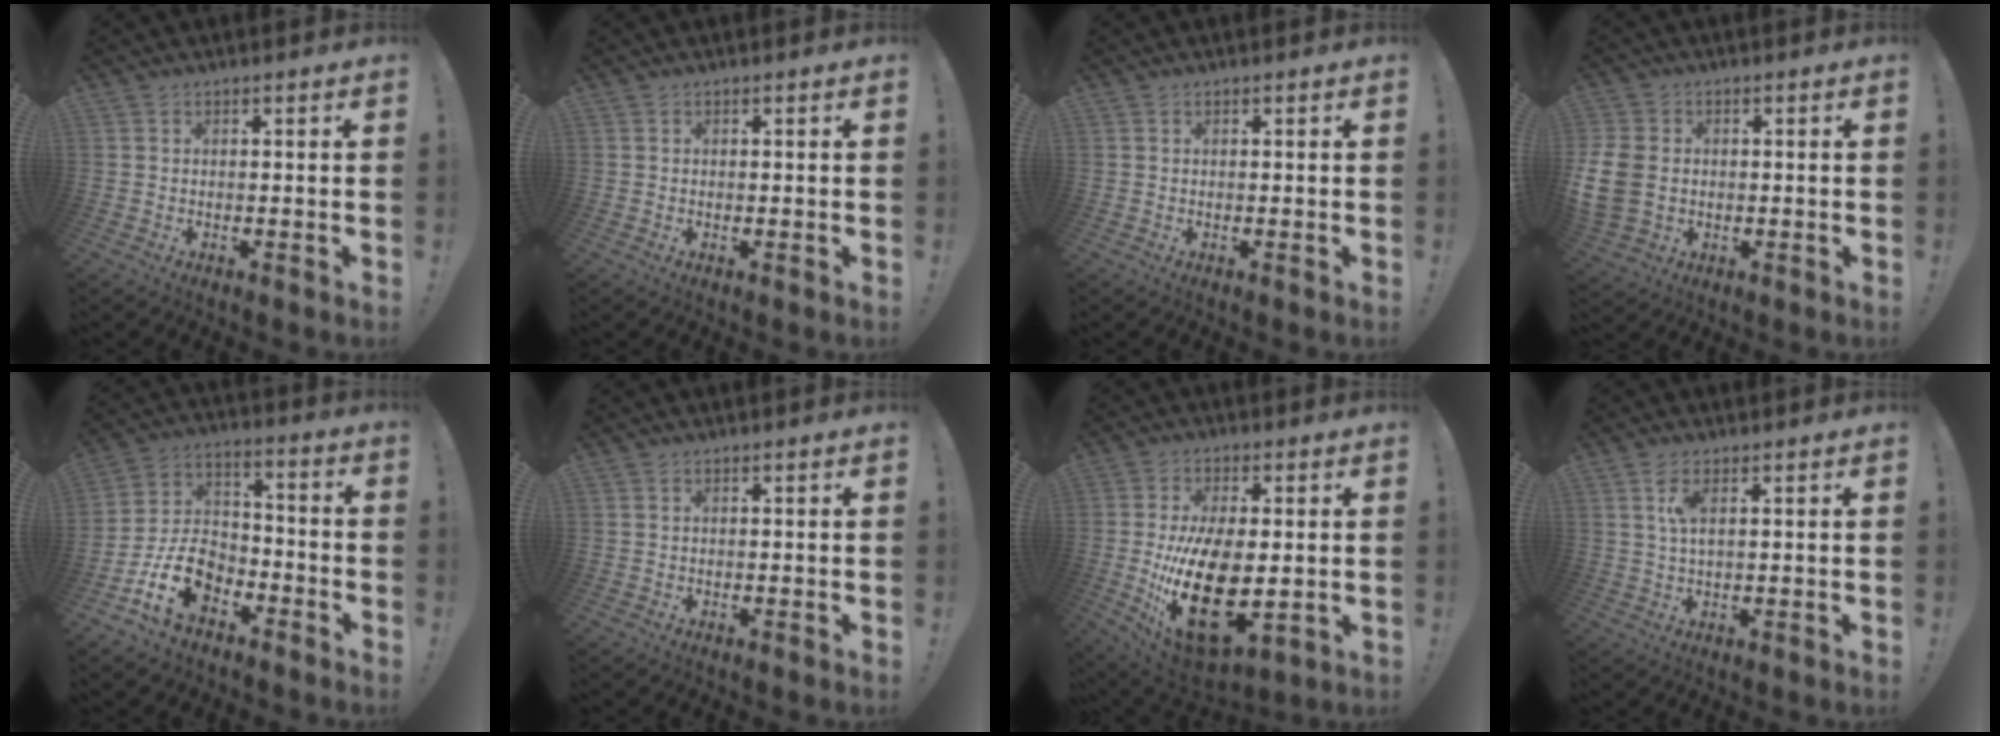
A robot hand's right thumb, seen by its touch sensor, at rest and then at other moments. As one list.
[{"total": 0.0}, {"total": 0.0}, {"total": 9.5, "force": [0.0, 7.4, 5.9], "torque": [-0.131, -0.002, 0.005]}, {"total": 14.7, "force": [-8.1, 9.5, 7.8], "torque": [-0.140, 0.059, -0.141]}, {"total": 0.0}, {"total": 22.5, "force": [-2.5, 12.2, 18.8], "torque": [-0.340, -0.020, -0.026]}, {"total": 4.7, "force": [1.6, 1.5, 4.2], "torque": [-0.074, -0.001, 0.025]}]